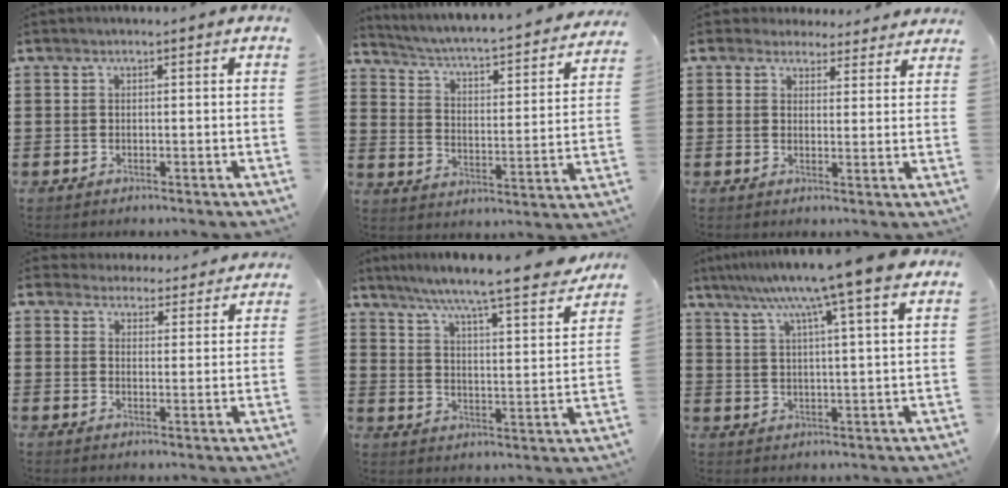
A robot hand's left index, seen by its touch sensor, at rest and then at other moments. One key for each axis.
{"total": 2.6, "fx": 2.2, "fy": -0.1, "fz": 1.4, "tx": -0.043, "ty": -0.032, "tz": 0.024}
{"total": 3.5, "fx": 3.2, "fy": 1.2, "fz": 0.4, "tx": -0.013, "ty": -0.007, "tz": 0.060}
{"total": 4.1, "fx": 4.1, "fy": 0.5, "fz": 0.2, "tx": -0.021, "ty": -0.019, "tz": 0.074}
{"total": 7.0, "fx": 6.2, "fy": -0.8, "fz": 3.2, "tx": -0.080, "ty": -0.052, "tz": 0.096}
{"total": 10.6, "fx": 7.8, "fy": -1.0, "fz": 7.1, "tx": -0.144, "ty": -0.031, "tz": 0.122}